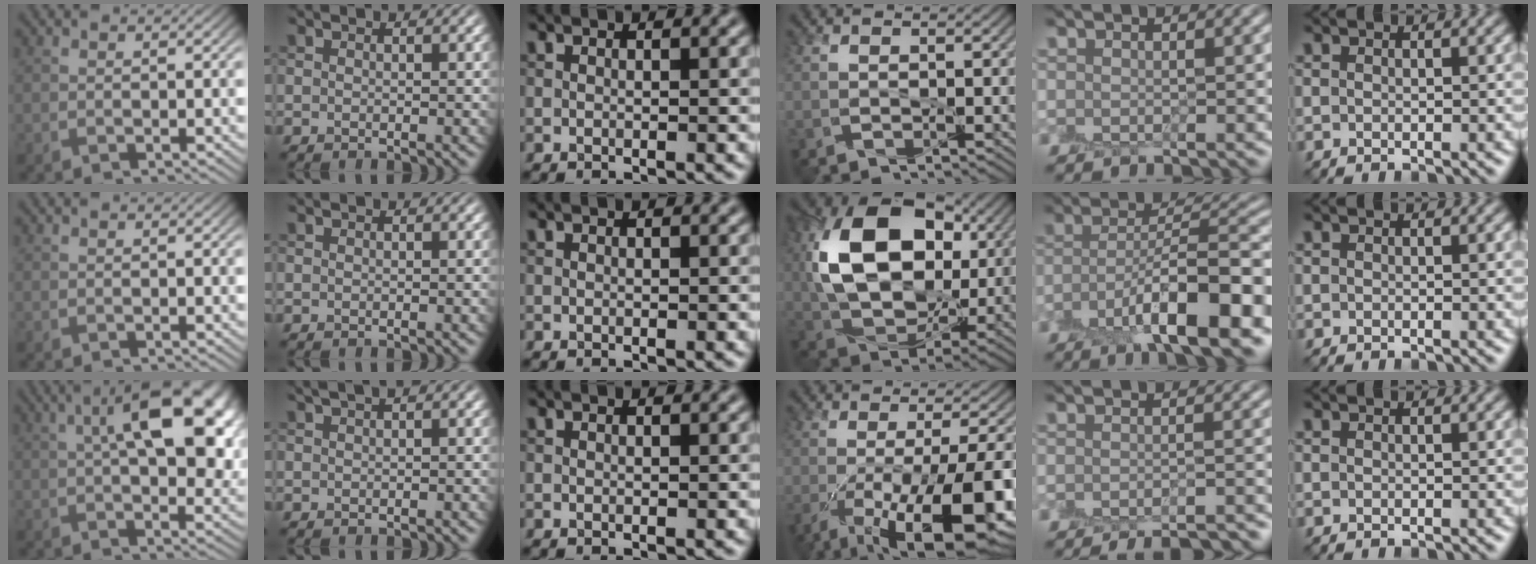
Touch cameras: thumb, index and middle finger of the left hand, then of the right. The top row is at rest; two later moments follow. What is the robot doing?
{"motion": "peel", "object": "envelope seal"}